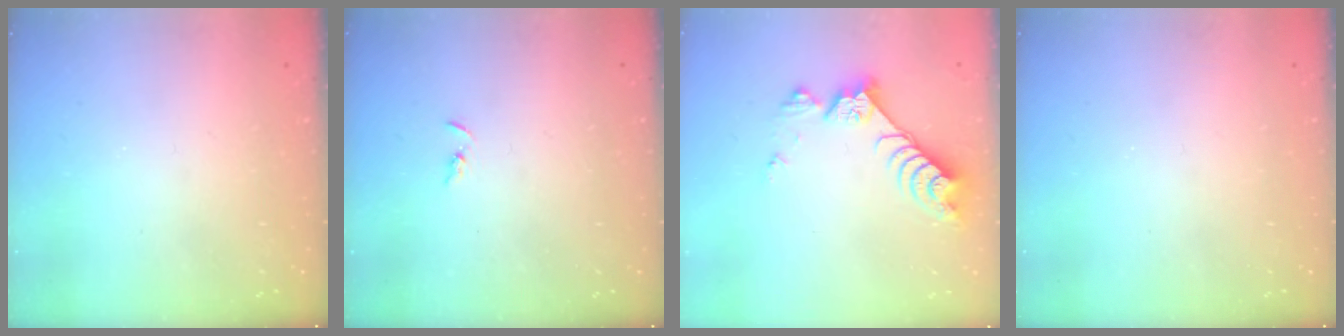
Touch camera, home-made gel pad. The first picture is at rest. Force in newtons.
{"total": 1.5, "press": 1.5, "slide": 0.4}
{"total": 8.8, "press": 8.7, "slide": 0.2}
{"total": 0.0}